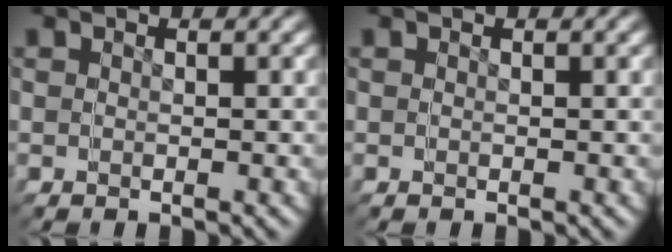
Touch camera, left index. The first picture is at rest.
{"total": 0.0}